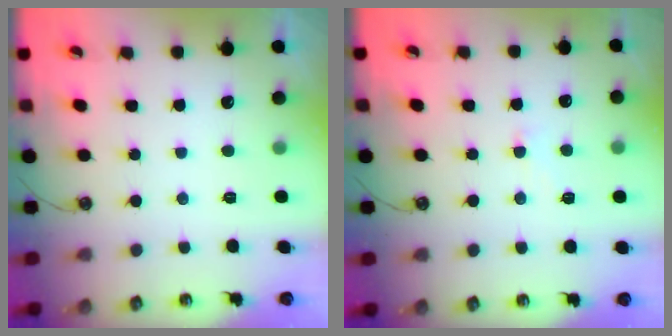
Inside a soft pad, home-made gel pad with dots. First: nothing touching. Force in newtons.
{"total": 1.1, "press": 1.0, "slide": 0.5}